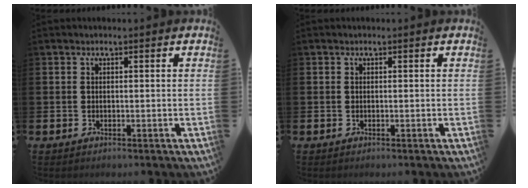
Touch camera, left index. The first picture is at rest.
{"total": 0.0}